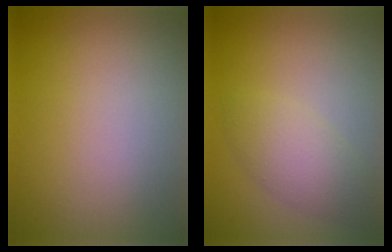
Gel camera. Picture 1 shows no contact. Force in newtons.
{"total": 3.1, "press": 3.1, "slide": 0.1}